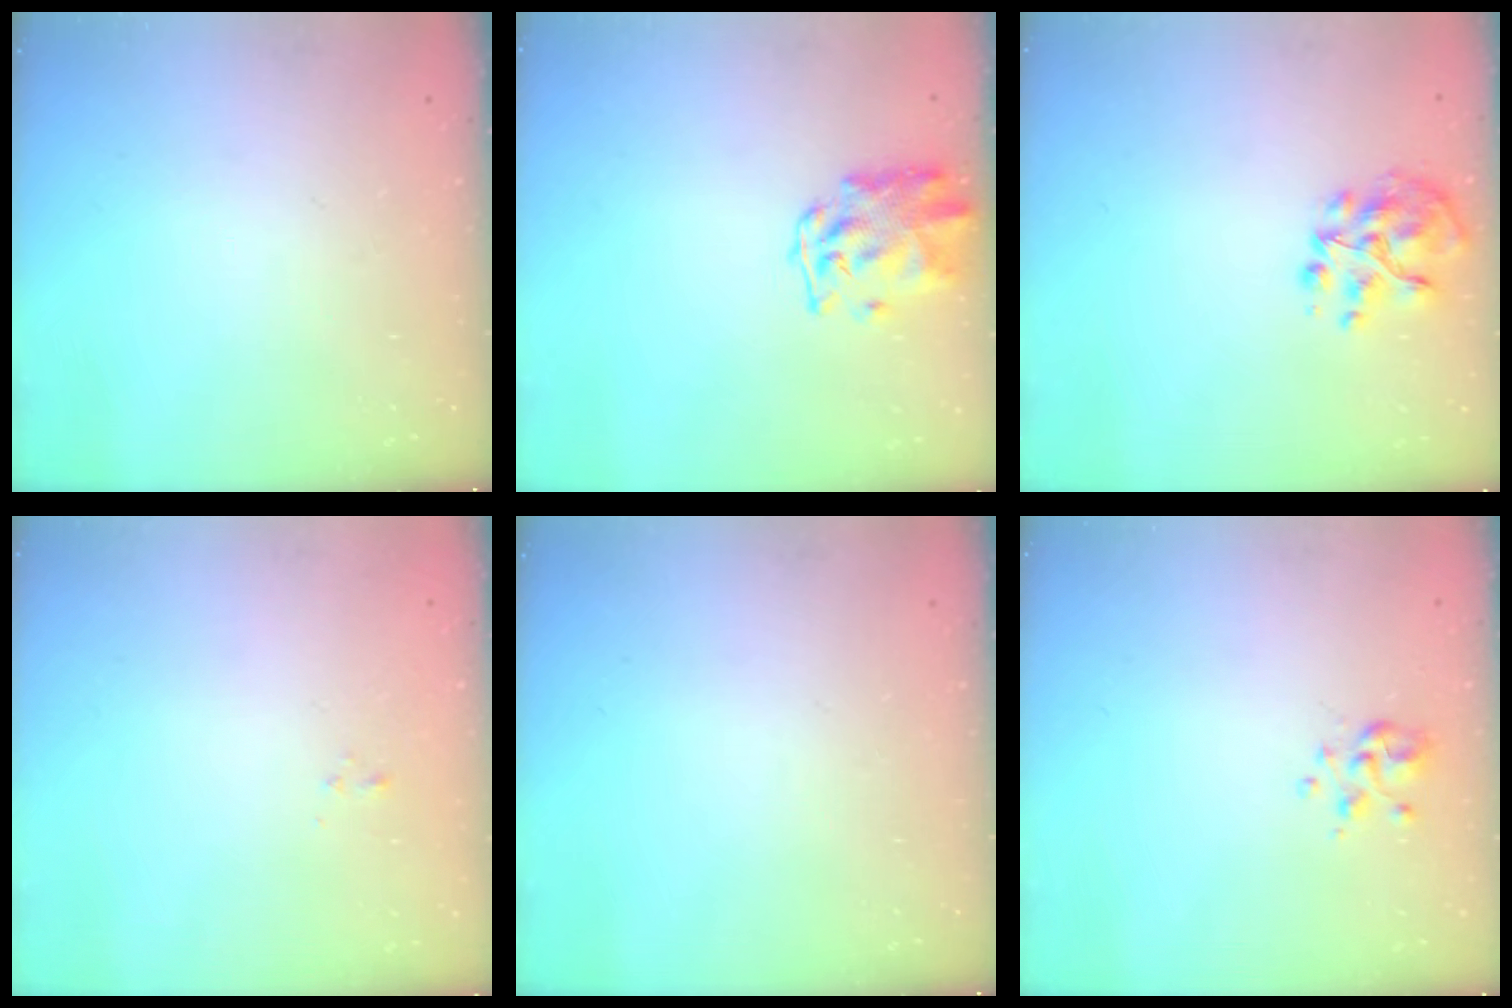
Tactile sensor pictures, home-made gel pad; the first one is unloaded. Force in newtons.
{"total": 2.6, "press": 2.6, "slide": 0.5}
{"total": 8.2, "press": 8.1, "slide": 1.2}
{"total": 0.5, "press": 0.4, "slide": 0.4}
{"total": 0.0}
{"total": 5.2, "press": 5.1, "slide": 0.9}